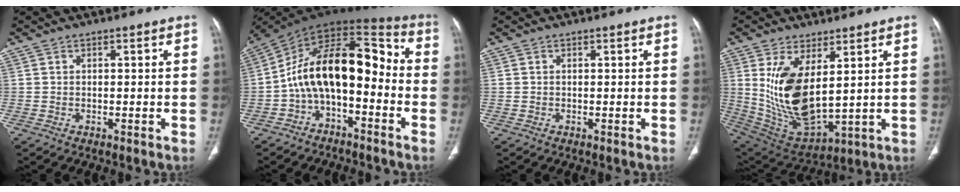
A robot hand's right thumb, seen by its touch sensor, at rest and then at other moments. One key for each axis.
{"total": 16.1, "fx": -3.3, "fy": 8.8, "fz": 13.1, "tx": -0.188, "ty": 0.098, "tz": -0.067}
{"total": 0.0}
{"total": 15.8, "fx": 3.7, "fy": 7.5, "fz": 13.5, "tx": -0.252, "ty": -0.026, "tz": 0.100}